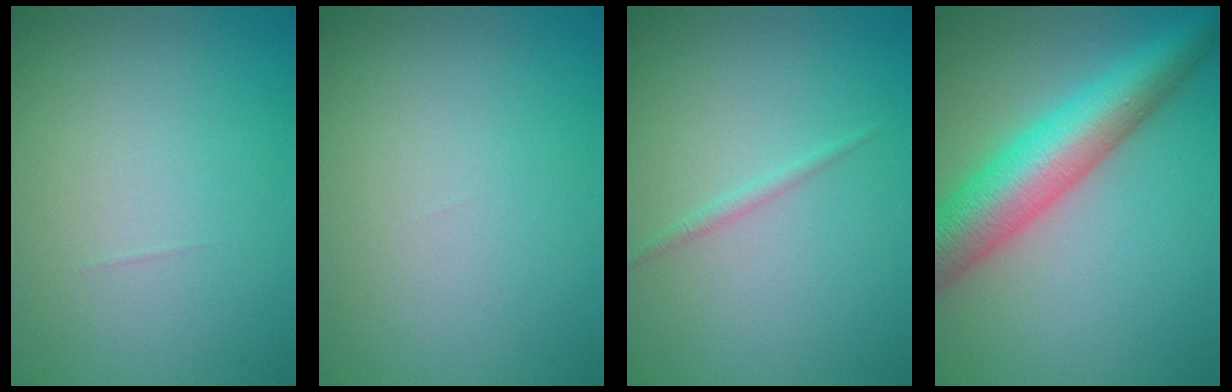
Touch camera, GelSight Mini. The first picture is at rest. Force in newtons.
{"total": 0.0}
{"total": 0.8, "press": 0.8, "slide": 0.0}
{"total": 8.5, "press": 8.5, "slide": 0.2}